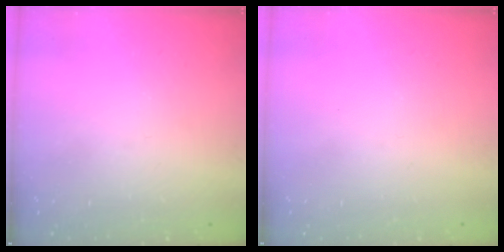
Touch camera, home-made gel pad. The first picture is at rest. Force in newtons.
{"total": 1.7, "press": 1.6, "slide": 0.1}